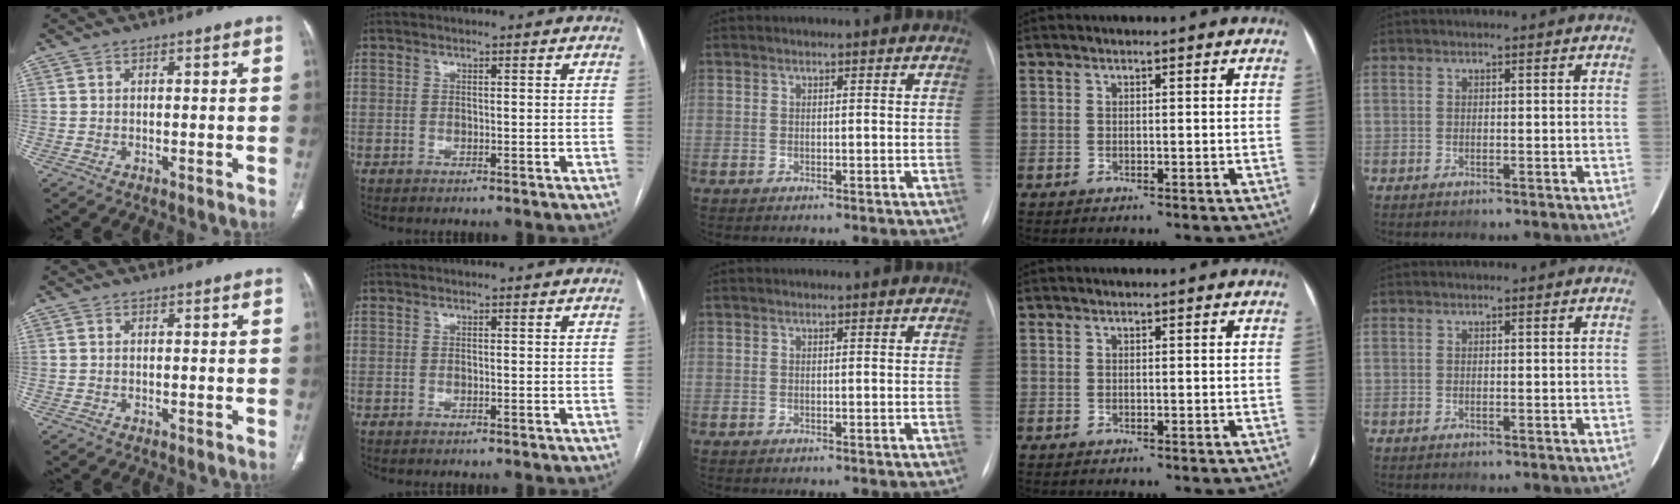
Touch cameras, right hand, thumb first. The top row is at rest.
{}